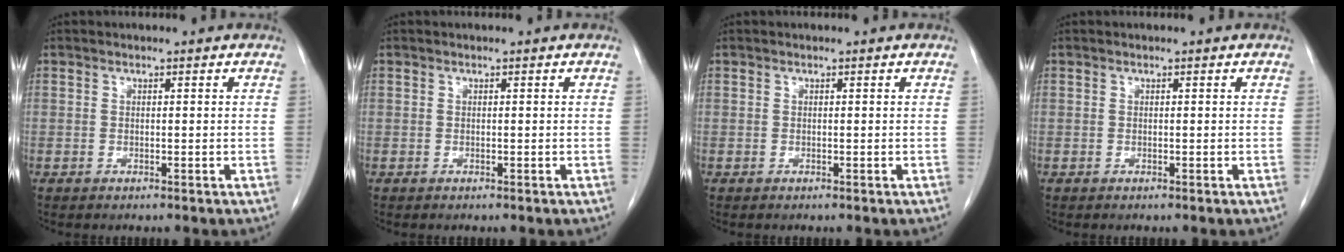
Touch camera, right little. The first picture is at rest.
{"total": 0.0}
{"total": 0.0}
{"total": 0.0}